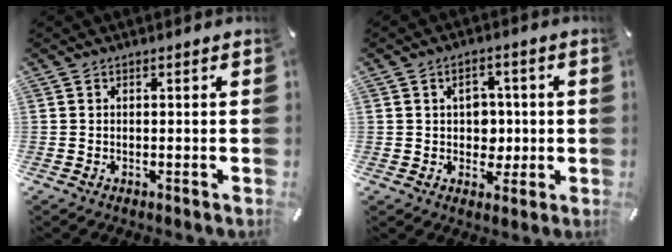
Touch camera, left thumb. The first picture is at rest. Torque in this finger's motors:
{"motor_torque": [0.04, -0.05, 0.05, 0.28, 0.05]}